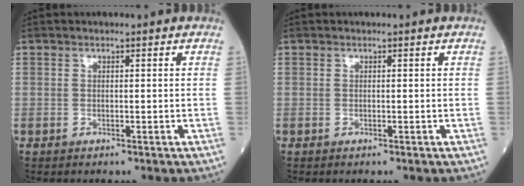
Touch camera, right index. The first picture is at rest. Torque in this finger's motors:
{"motor_torque": [0.00, 0.00, -0.01, -0.01]}